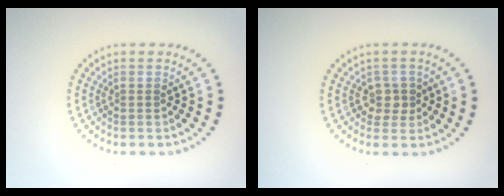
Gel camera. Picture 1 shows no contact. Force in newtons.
{"total": 1.6, "press": 1.5, "slide": 0.7}